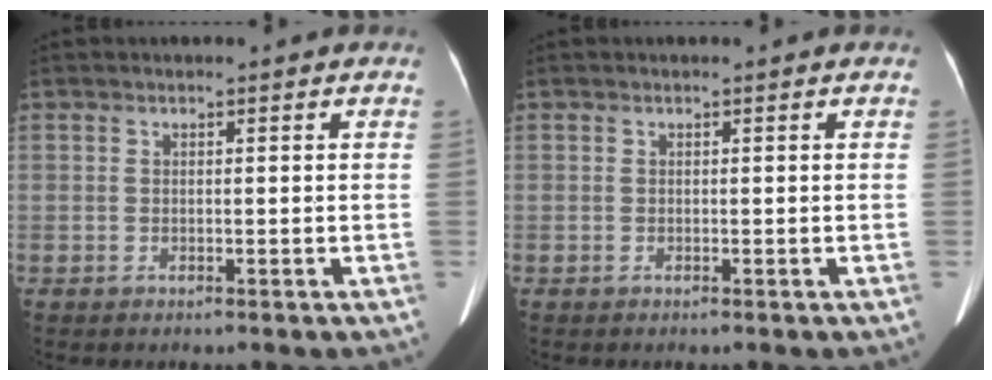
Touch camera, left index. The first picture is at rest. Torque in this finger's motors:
{"motor_torque": [-0.01, 0.09, 0.00, 0.00]}